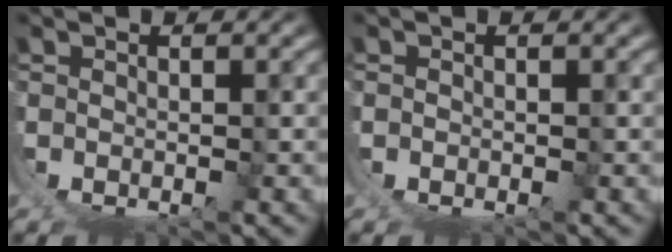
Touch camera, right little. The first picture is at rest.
{"total": 0.8, "force": [0.0, 0.8, 0.1], "torque": [-0.005, -0.001, -0.001]}